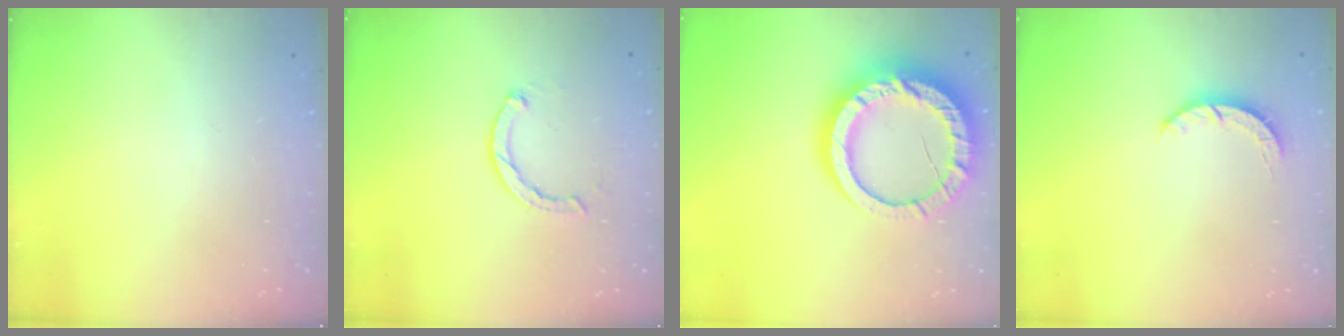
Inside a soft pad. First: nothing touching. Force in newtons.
{"total": 2.4, "press": 2.3, "slide": 0.4}
{"total": 19.6, "press": 19.5, "slide": 1.8}
{"total": 2.7, "press": 2.7, "slide": 0.4}